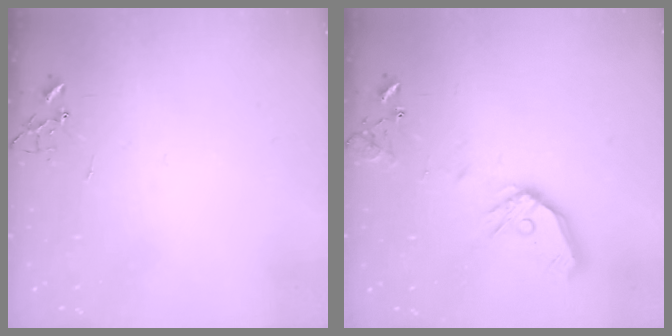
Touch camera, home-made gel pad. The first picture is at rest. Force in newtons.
{"total": 13.4, "press": 13.2, "slide": 2.1}